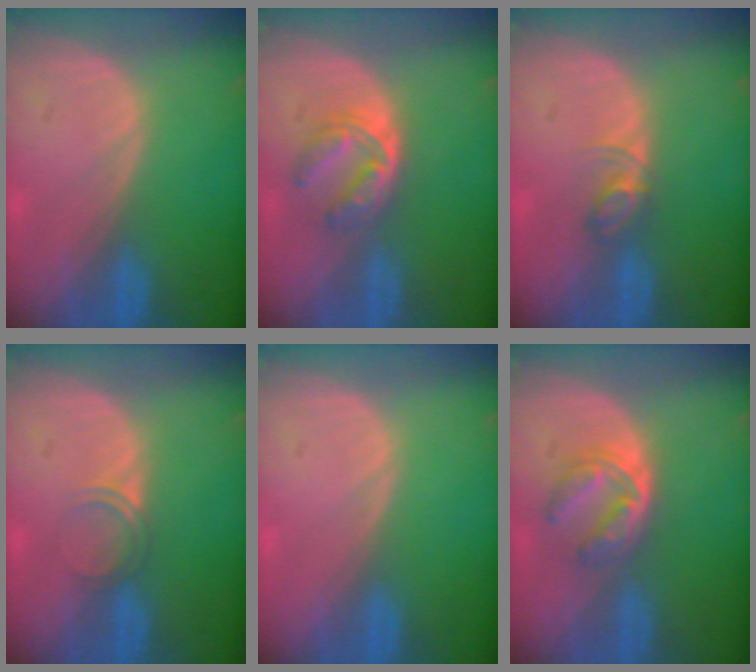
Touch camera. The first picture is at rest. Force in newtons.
{"total": 5.8, "press": 5.0, "slide": 3.0}
{"total": 2.8, "press": 2.8, "slide": 0.4}
{"total": 2.1, "press": 1.8, "slide": 1.1}
{"total": 0.0}
{"total": 5.8, "press": 5.0, "slide": 3.0}